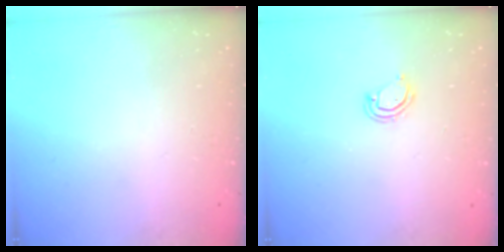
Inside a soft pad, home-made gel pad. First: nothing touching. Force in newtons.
{"total": 3.4, "press": 3.4, "slide": 0.2}